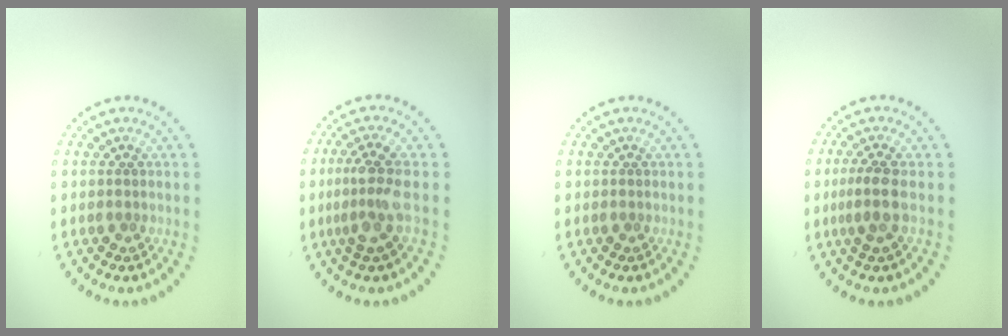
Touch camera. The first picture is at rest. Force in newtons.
{"total": 2.9, "press": 2.4, "slide": 1.6}
{"total": 0.0}
{"total": 2.3, "press": 1.9, "slide": 1.2}